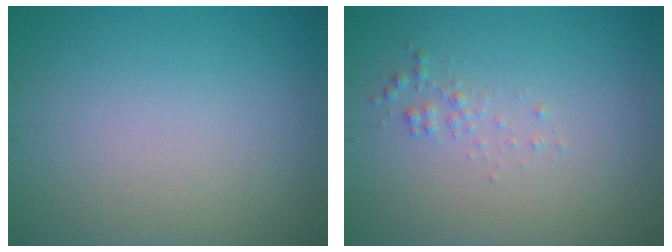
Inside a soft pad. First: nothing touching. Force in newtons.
{"total": 0.9, "press": 0.9, "slide": 0.0}